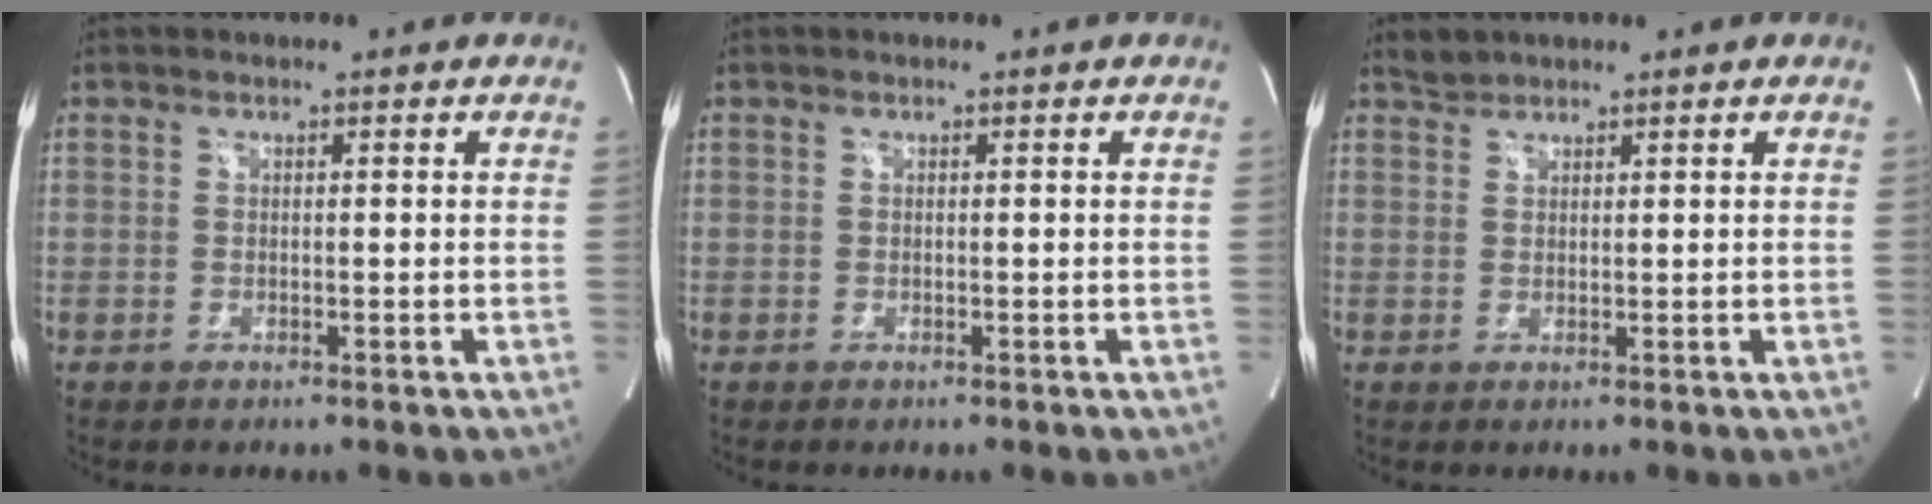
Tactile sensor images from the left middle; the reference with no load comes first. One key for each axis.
{"total": 0.0}
{"total": 1.5, "fx": 1.4, "fy": 0.4, "fz": -0.1, "tx": 0.000, "ty": 0.003, "tz": 0.028}